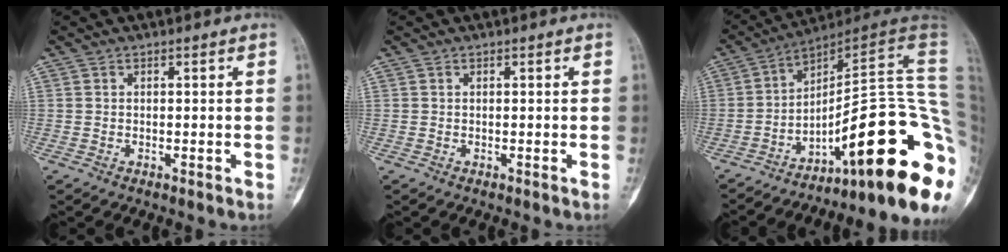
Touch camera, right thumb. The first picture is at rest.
{"total": 0.0}
{"total": 28.3, "force": [-10.2, 6.8, 25.5], "torque": [-0.239, 0.090, -0.137]}